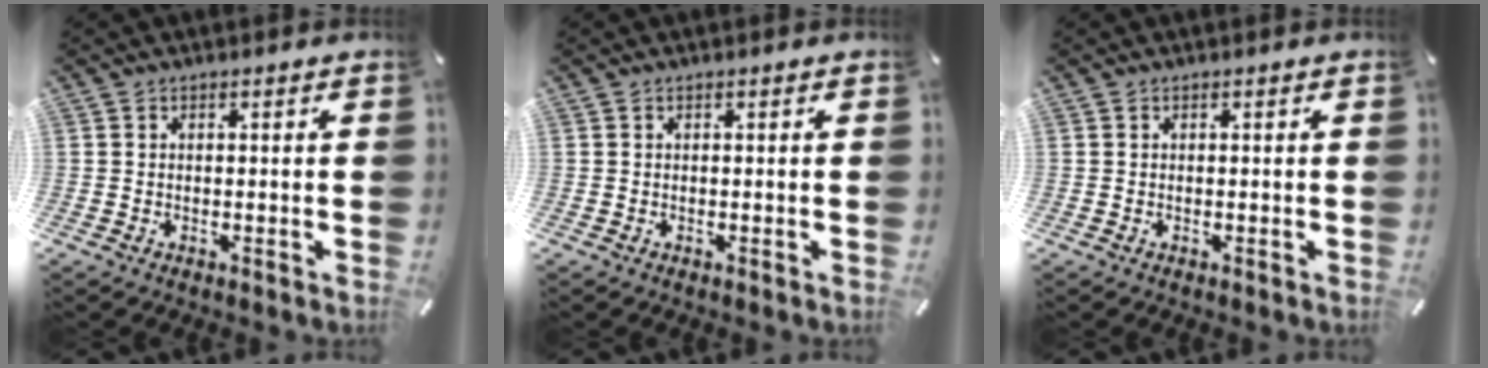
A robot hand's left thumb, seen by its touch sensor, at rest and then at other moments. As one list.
[{"total": 0.0}, {"total": 0.0}]